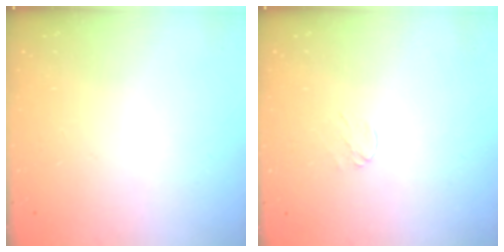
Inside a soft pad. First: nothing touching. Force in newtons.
{"total": 2.6, "press": 2.5, "slide": 0.3}